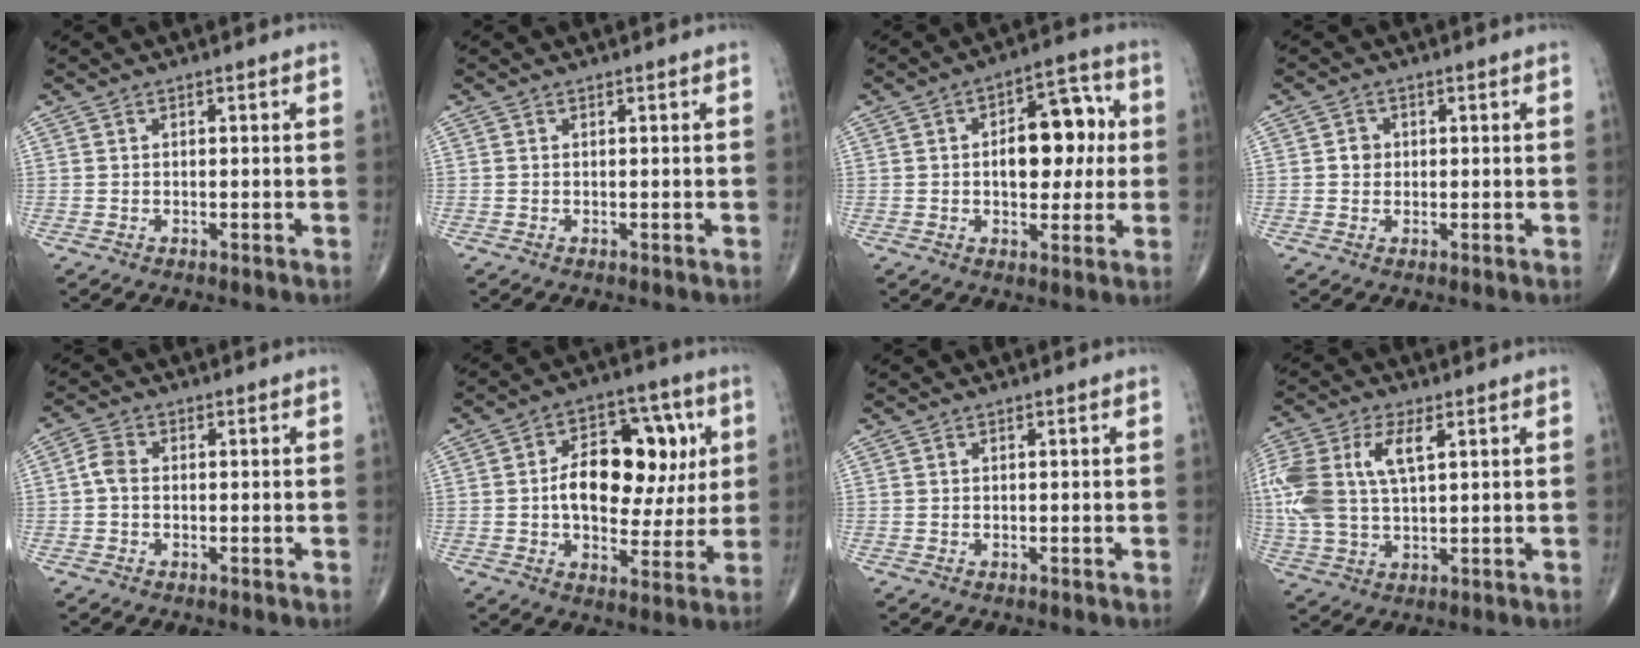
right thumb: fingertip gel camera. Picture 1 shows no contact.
{"total": 0.0}
{"total": 12.7, "force": [1.0, 7.3, 10.4], "torque": [-0.105, 0.023, 0.010]}
{"total": 2.1, "force": [0.1, 1.9, 0.8], "torque": [0.001, 0.006, -0.001]}
{"total": 3.0, "force": [-0.3, 2.0, 2.1], "torque": [-0.040, 0.008, -0.014]}
{"total": 18.1, "force": [2.4, 10.9, 14.2], "torque": [-0.167, 0.020, 0.038]}
{"total": 0.0}
{"total": 15.9, "force": [3.9, 8.5, 12.9], "torque": [-0.309, 0.012, 0.075]}